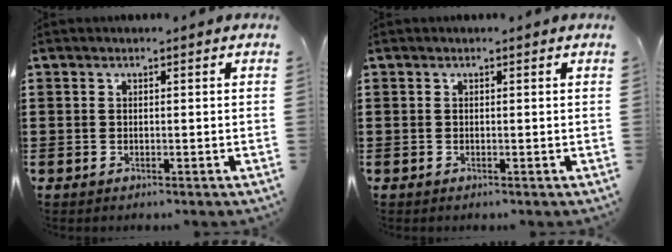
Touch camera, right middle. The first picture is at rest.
{"total": 0.0}